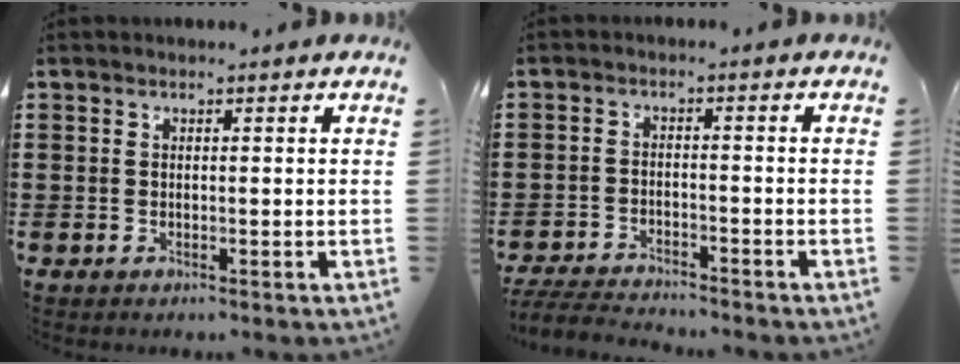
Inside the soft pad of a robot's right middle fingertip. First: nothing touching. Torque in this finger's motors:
{"motor_torque": [0.49, 0.14, 0.08, 0.06]}